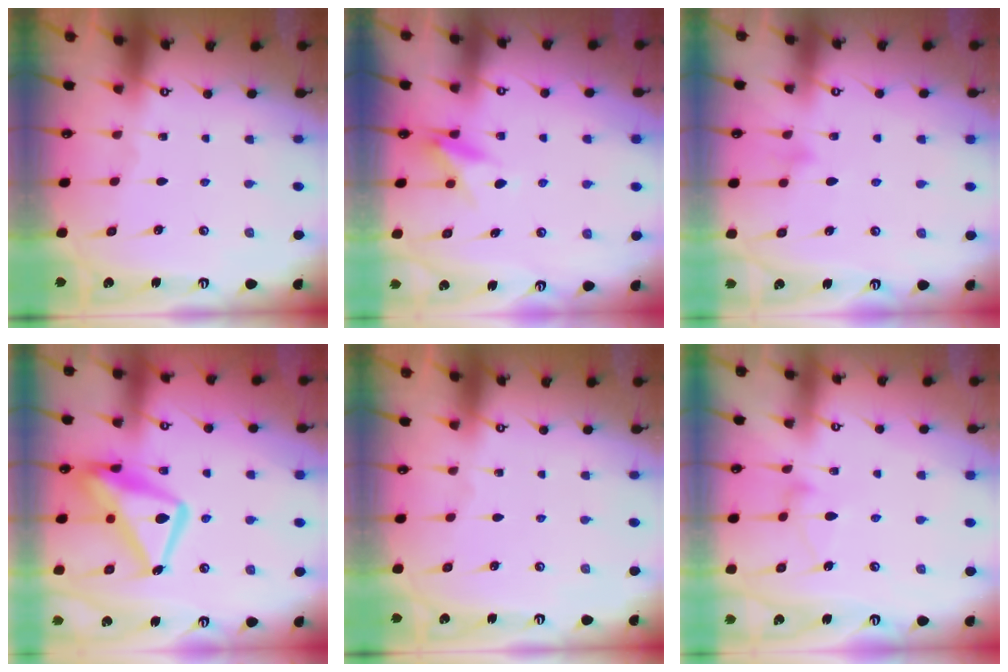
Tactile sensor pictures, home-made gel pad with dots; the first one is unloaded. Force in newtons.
{"total": 8.8, "press": 8.7, "slide": 0.8}
{"total": 7.1, "press": 7.1, "slide": 0.3}
{"total": 18.3, "press": 18.2, "slide": 1.6}
{"total": 0.0}
{"total": 7.9, "press": 7.9, "slide": 0.5}